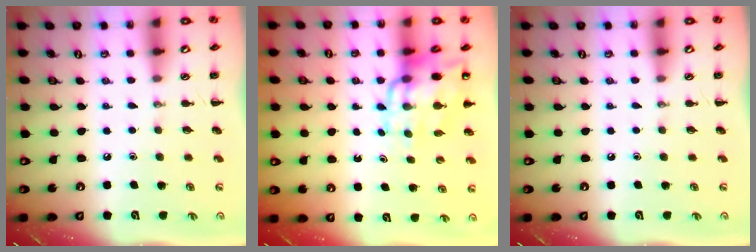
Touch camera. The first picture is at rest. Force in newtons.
{"total": 13.5, "press": 13.1, "slide": 3.4}
{"total": 0.0}